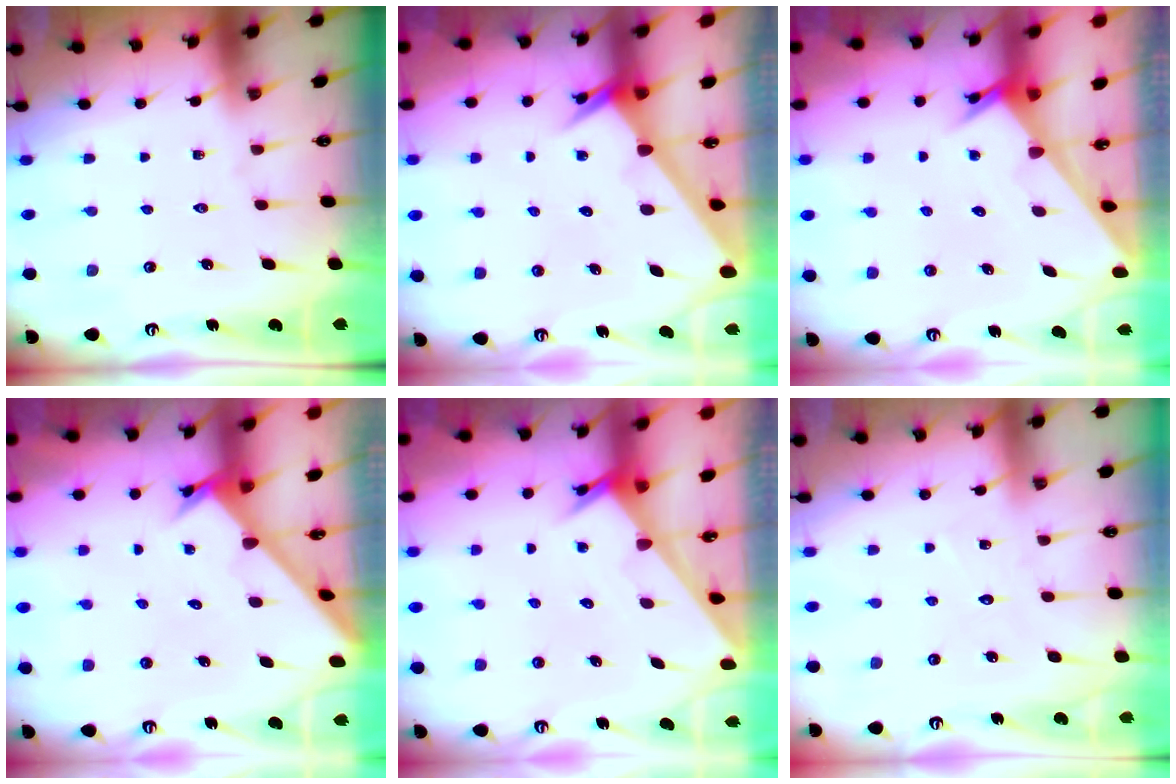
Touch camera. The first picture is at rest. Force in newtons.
{"total": 2.6, "press": 2.6, "slide": 0.1}
{"total": 2.5, "press": 2.5, "slide": 0.1}
{"total": 2.4, "press": 2.4, "slide": 0.1}
{"total": 2.5, "press": 2.5, "slide": 0.1}
{"total": 5.3, "press": 5.3, "slide": 0.5}